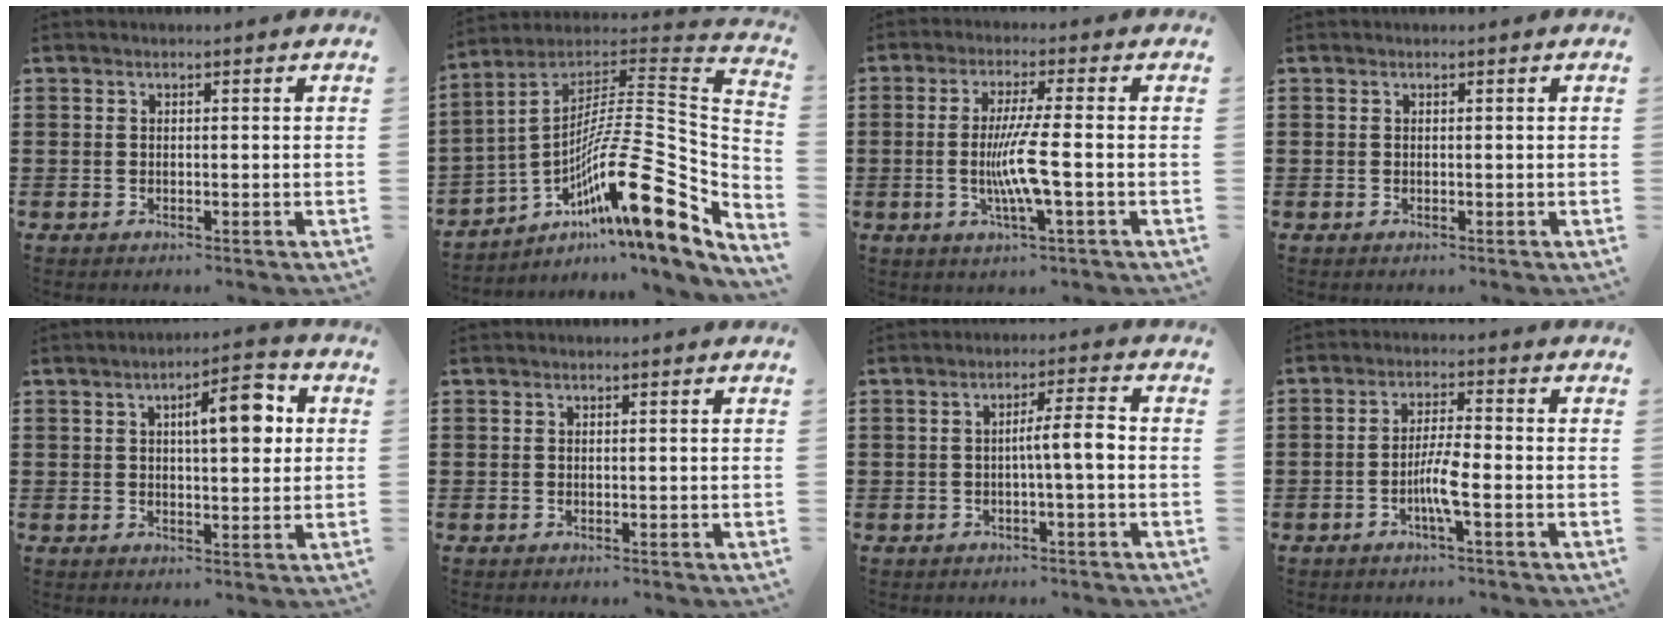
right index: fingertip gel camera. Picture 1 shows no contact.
{"total": 17.6, "force": [-6.8, 3.2, 16.0], "torque": [-0.277, -0.025, -0.130]}
{"total": 7.5, "force": [-1.2, 0.2, 7.3], "torque": [-0.148, -0.018, -0.030]}
{"total": 0.0}
{"total": 7.2, "force": [1.9, 2.4, 6.5], "torque": [-0.097, -0.003, 0.022]}
{"total": 0.0}
{"total": 4.5, "force": [-0.6, 0.1, 4.4], "torque": [-0.081, 0.001, -0.015]}
{"total": 5.0, "force": [-1.8, 0.5, 4.6], "torque": [-0.094, -0.008, -0.038]}